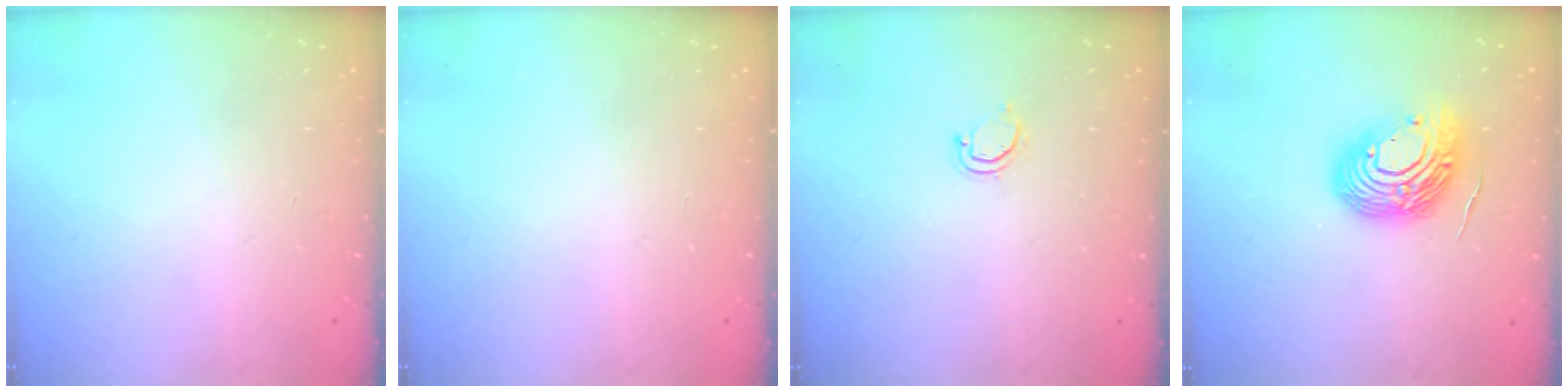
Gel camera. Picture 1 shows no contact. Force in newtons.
{"total": 0.0}
{"total": 3.1, "press": 3.1, "slide": 0.2}
{"total": 15.1, "press": 15.0, "slide": 2.0}